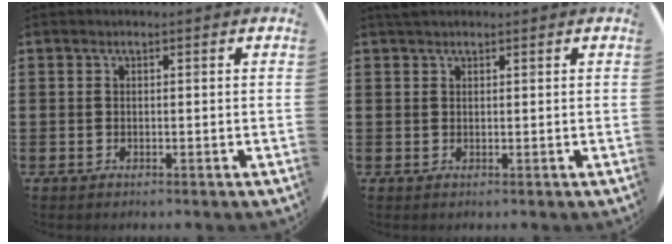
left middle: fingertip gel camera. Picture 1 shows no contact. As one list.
[{"total": 1.0, "force": [0.9, 0.3, 0.2], "torque": [0.003, 0.000, 0.016]}]